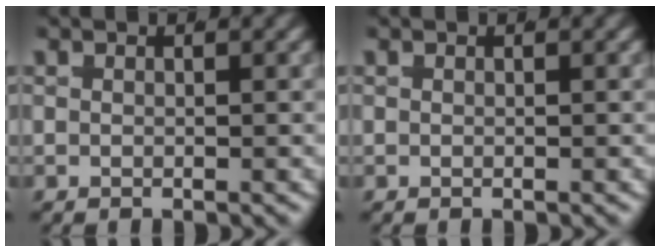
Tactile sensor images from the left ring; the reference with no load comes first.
{"total": 0.0}